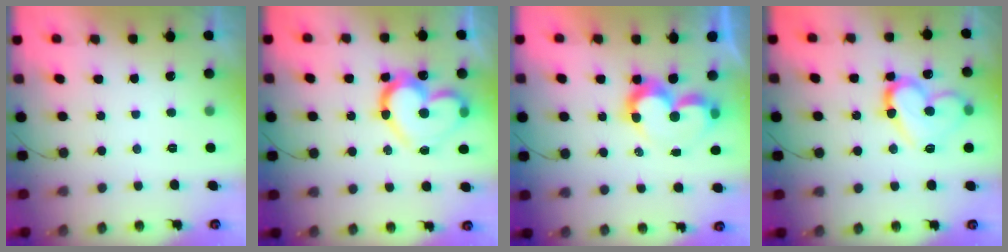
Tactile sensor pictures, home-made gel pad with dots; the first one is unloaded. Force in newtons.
{"total": 18.4, "press": 18.3, "slide": 2.1}
{"total": 9.6, "press": 9.6, "slide": 0.8}
{"total": 14.6, "press": 14.5, "slide": 1.8}